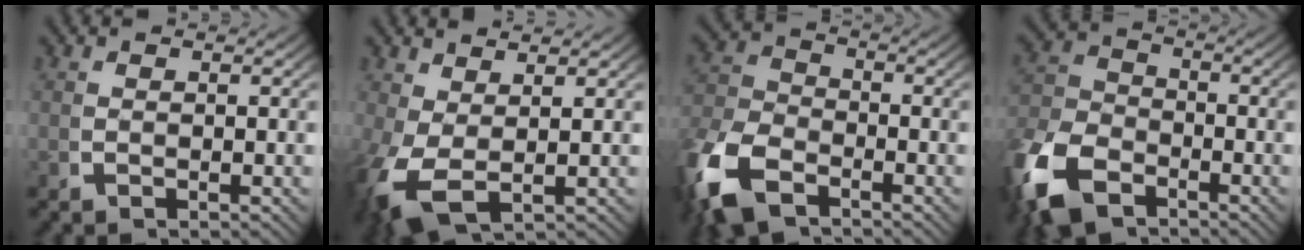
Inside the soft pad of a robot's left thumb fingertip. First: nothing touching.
{"total": 5.0, "force": [-0.4, 2.6, 4.3], "torque": [-0.099, -0.021, 0.013]}
{"total": 7.2, "force": [-3.8, 4.5, 4.2], "torque": [-0.099, -0.022, -0.058]}
{"total": 8.2, "force": [-4.6, 5.2, 4.5], "torque": [-0.101, -0.029, -0.068]}